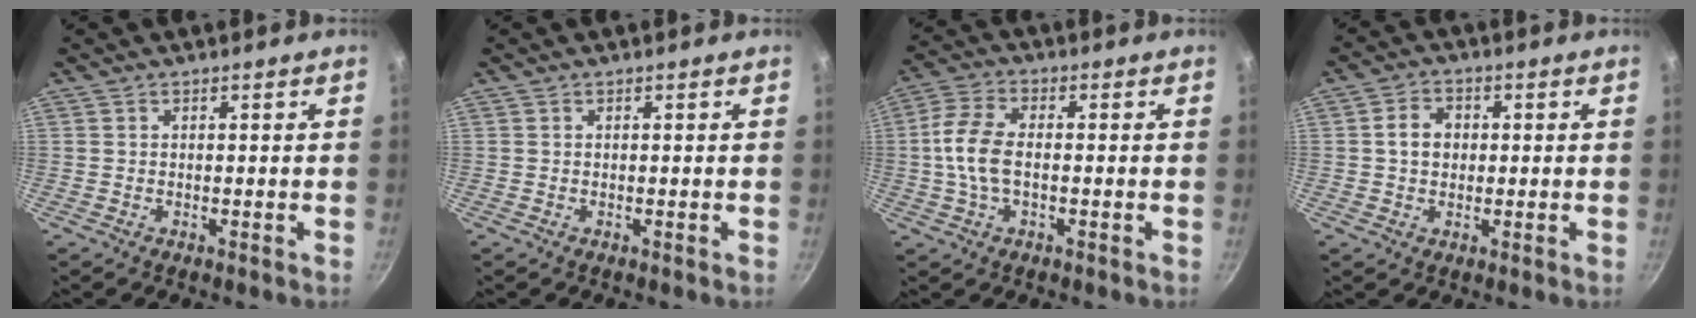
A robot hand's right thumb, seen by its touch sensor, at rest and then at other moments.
{"total": 0.0}
{"total": 8.7, "force": [-0.6, 4.8, 7.2], "torque": [-0.148, 0.020, -0.021]}
{"total": 4.9, "force": [0.3, 4.0, 2.7], "torque": [-0.026, 0.009, 0.000]}